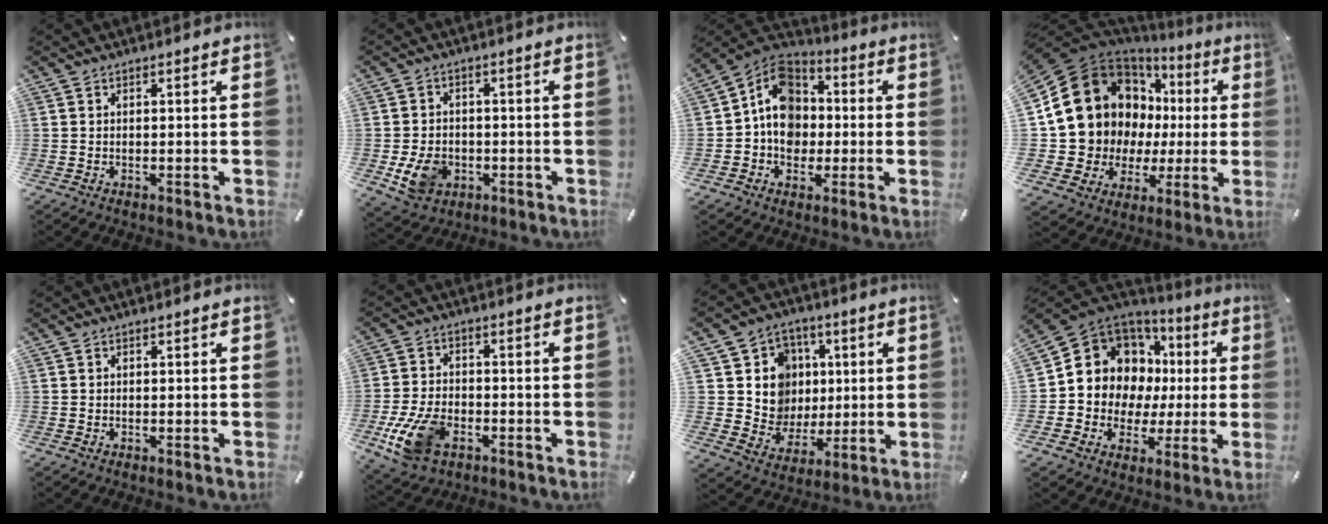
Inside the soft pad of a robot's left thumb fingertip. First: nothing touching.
{"total": 8.1, "force": [-2.0, 6.6, 4.2], "torque": [-0.085, 0.007, -0.036]}
{"total": 11.6, "force": [-0.7, 10.2, 5.6], "torque": [-0.103, 0.015, -0.014]}
{"total": 18.7, "force": [5.6, 15.6, 8.7], "torque": [-0.162, -0.048, 0.130]}
{"total": 0.0}
{"total": 11.9, "force": [-4.8, 7.4, 7.9], "torque": [-0.173, 0.012, -0.086]}
{"total": 13.0, "force": [2.1, 12.5, 2.7], "torque": [-0.038, -0.018, 0.054]}
{"total": 10.8, "force": [3.1, 10.2, 2.0], "torque": [-0.044, -0.057, 0.072]}